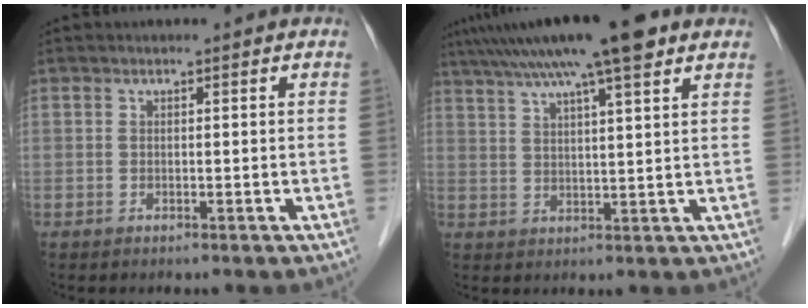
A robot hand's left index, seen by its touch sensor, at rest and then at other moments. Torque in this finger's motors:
{"motor_torque": [0.61, -0.77, 1.05, 0.21]}